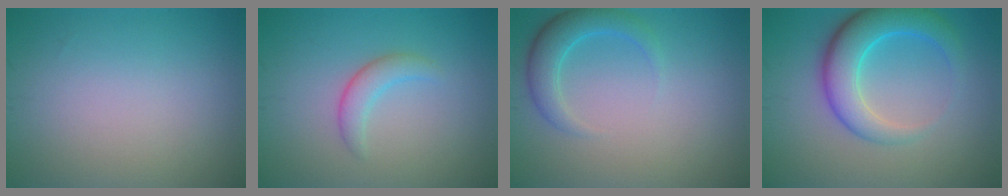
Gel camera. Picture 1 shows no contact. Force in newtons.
{"total": 2.1, "press": 2.1, "slide": 0.2}
{"total": 3.2, "press": 3.2, "slide": 0.2}
{"total": 6.0, "press": 6.0, "slide": 0.2}